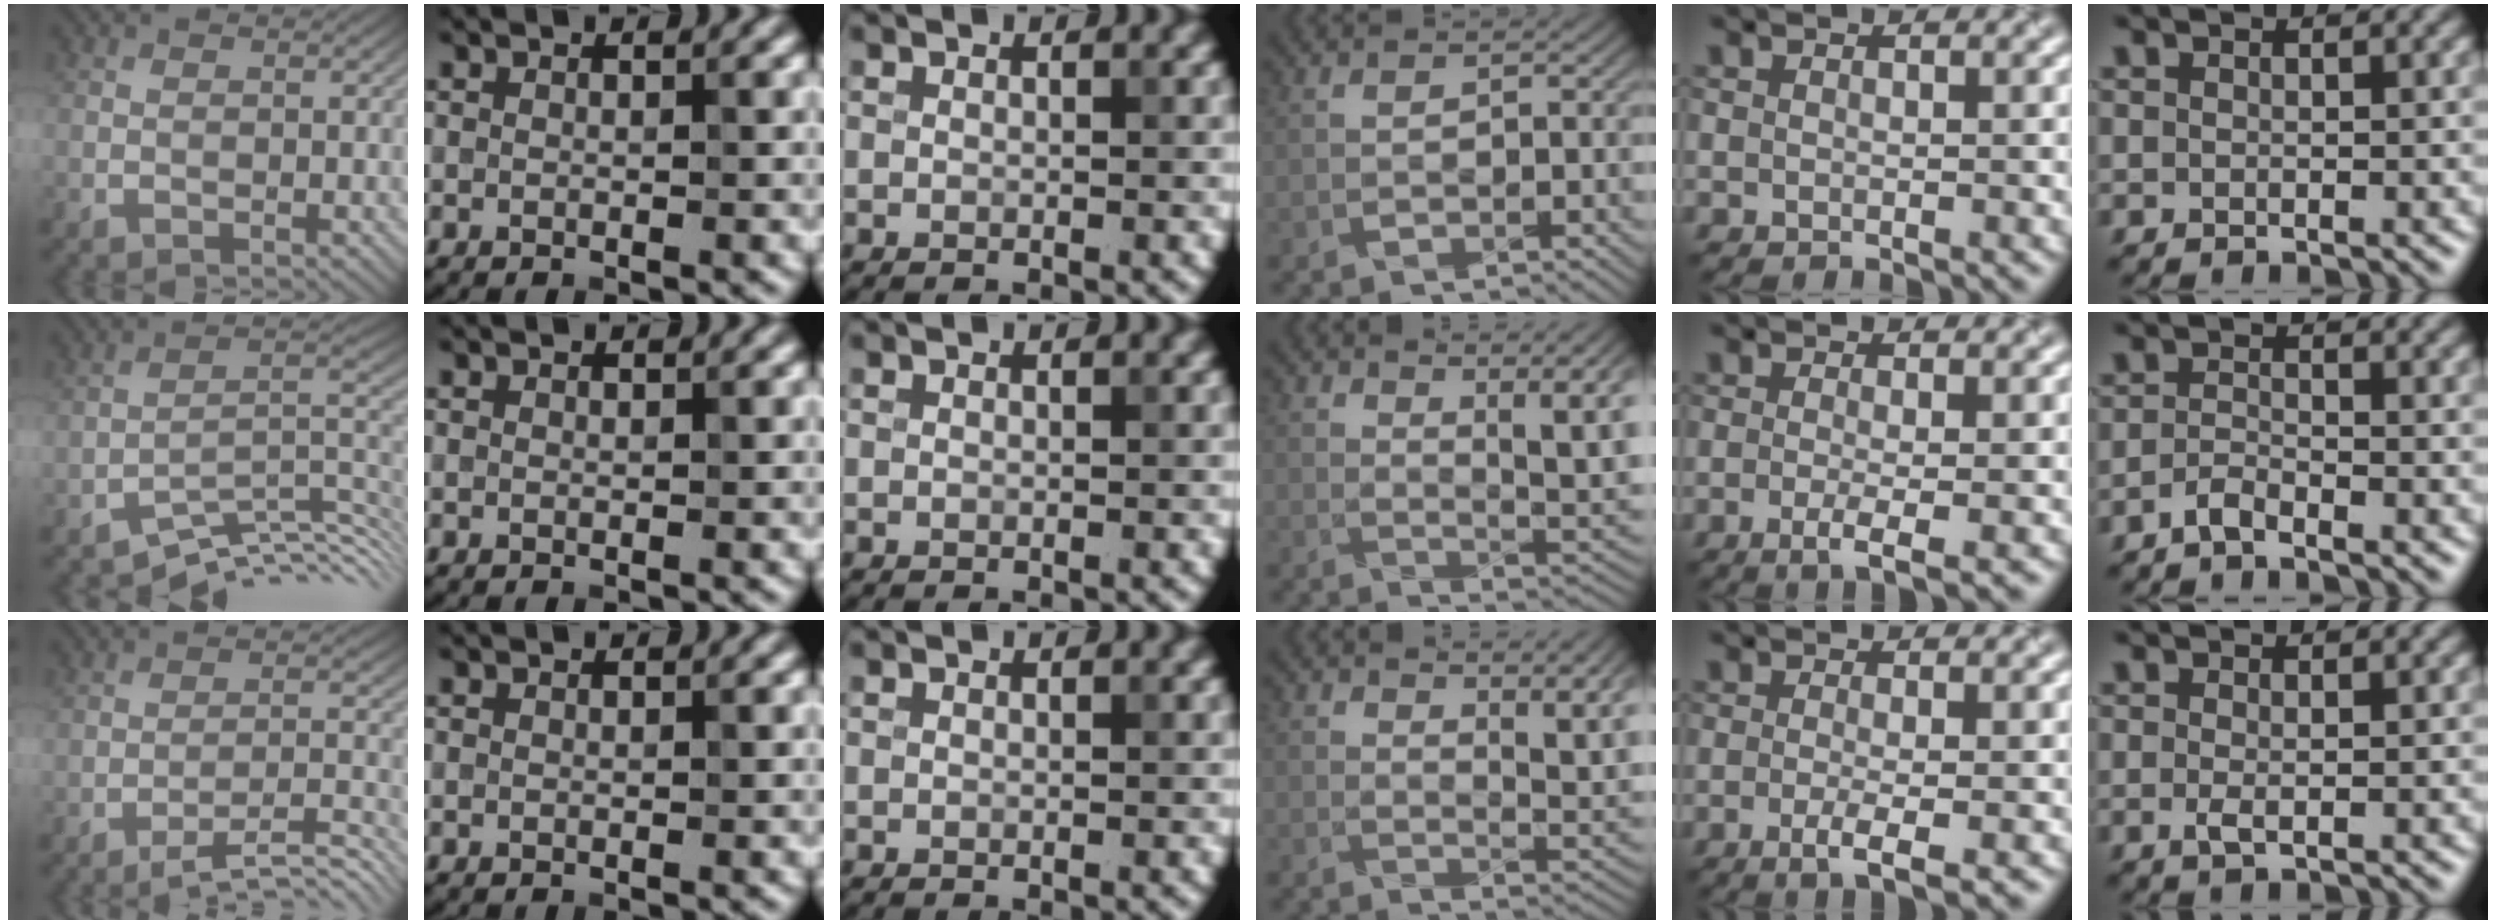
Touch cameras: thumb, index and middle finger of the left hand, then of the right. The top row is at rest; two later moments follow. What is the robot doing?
{"motion": "pour", "object": "sugar"}